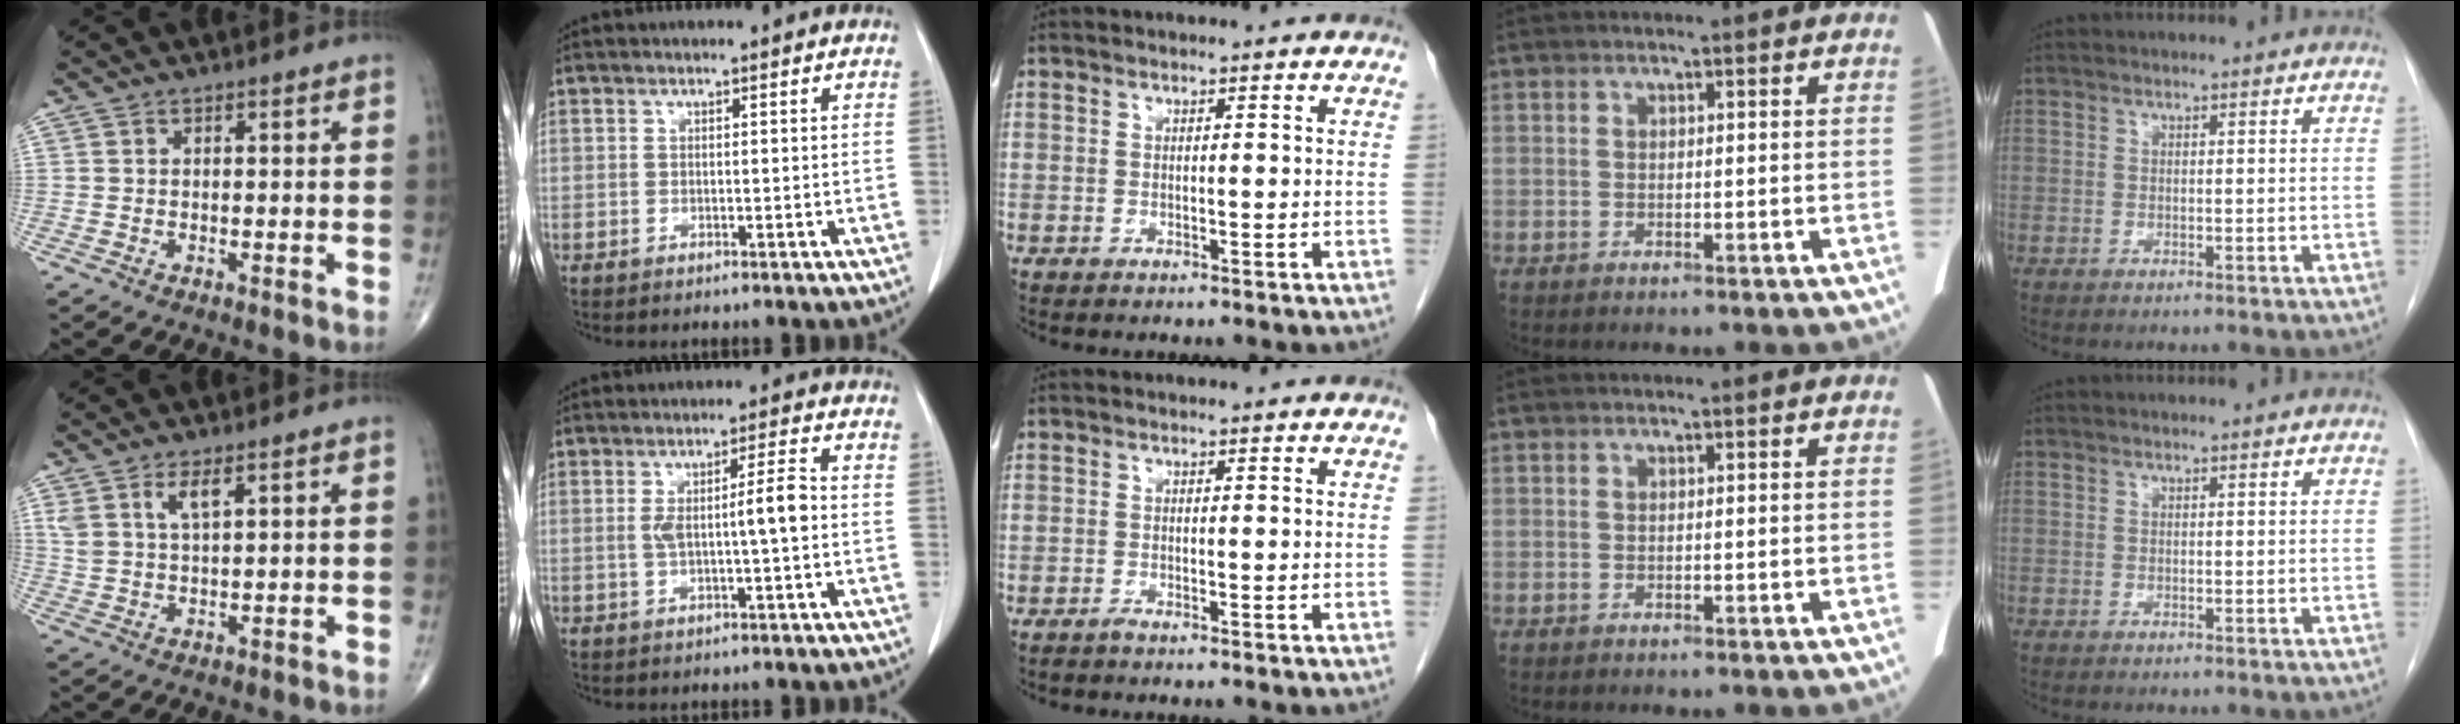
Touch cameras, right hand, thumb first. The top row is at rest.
{"thumb": {"total": 4.4, "force": [2.5, 1.5, 3.3], "torque": [-0.067, -0.009, 0.053]}, "index": {"total": 5.4, "force": [-0.3, 0.2, 5.4], "torque": [-0.093, 0.011, -0.001]}, "middle": {"total": 0.6, "force": [-0.5, -0.1, 0.2], "torque": [-0.005, 0.000, -0.010]}}